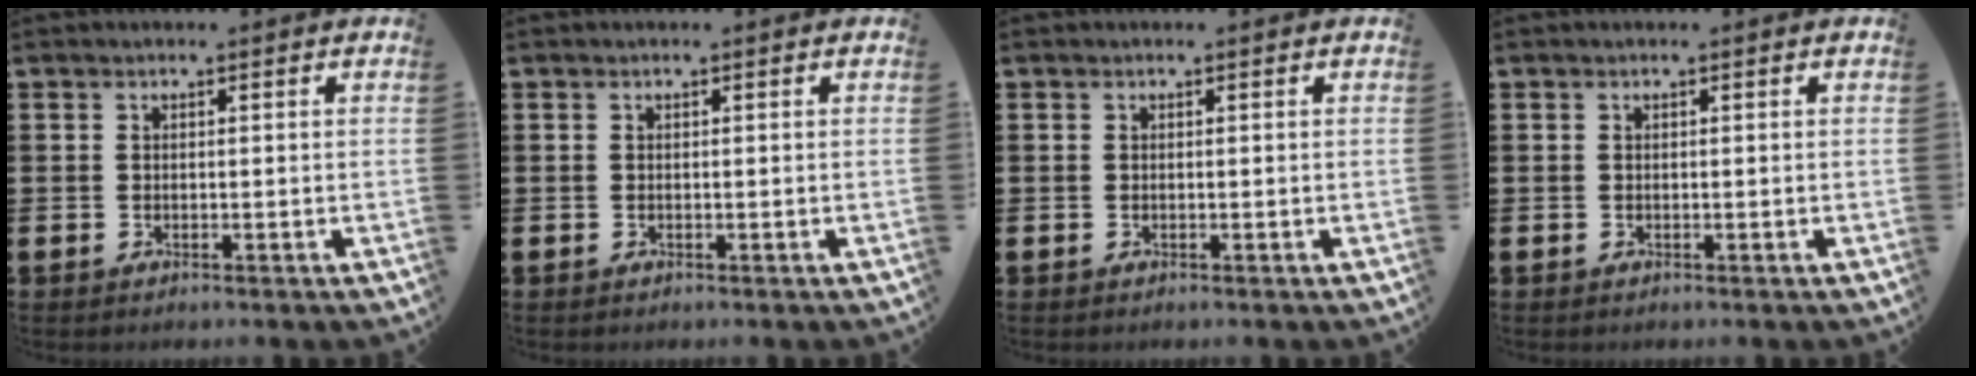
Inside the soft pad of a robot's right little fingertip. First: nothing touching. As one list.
[{"total": 0.0}, {"total": 0.0}, {"total": 0.0}]